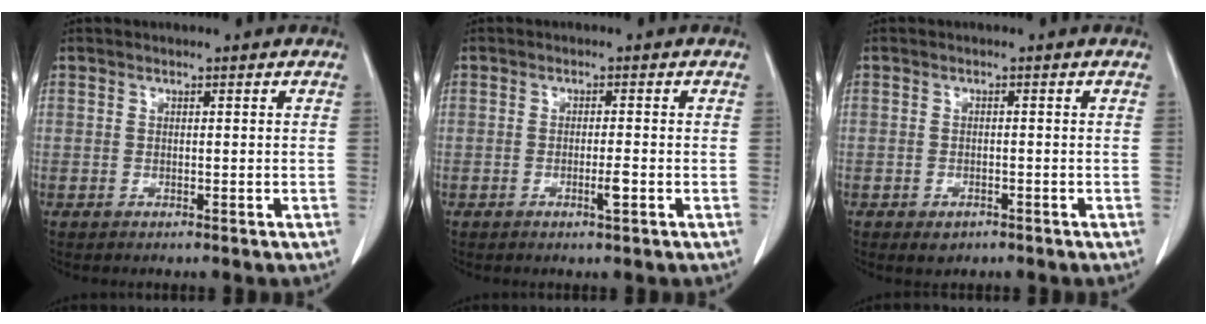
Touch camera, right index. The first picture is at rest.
{"total": 2.0, "force": [-0.8, 0.0, 1.9], "torque": [-0.034, -0.003, -0.014]}
{"total": 2.0, "force": [-1.2, 1.3, 0.9], "torque": [-0.011, 0.002, -0.007]}